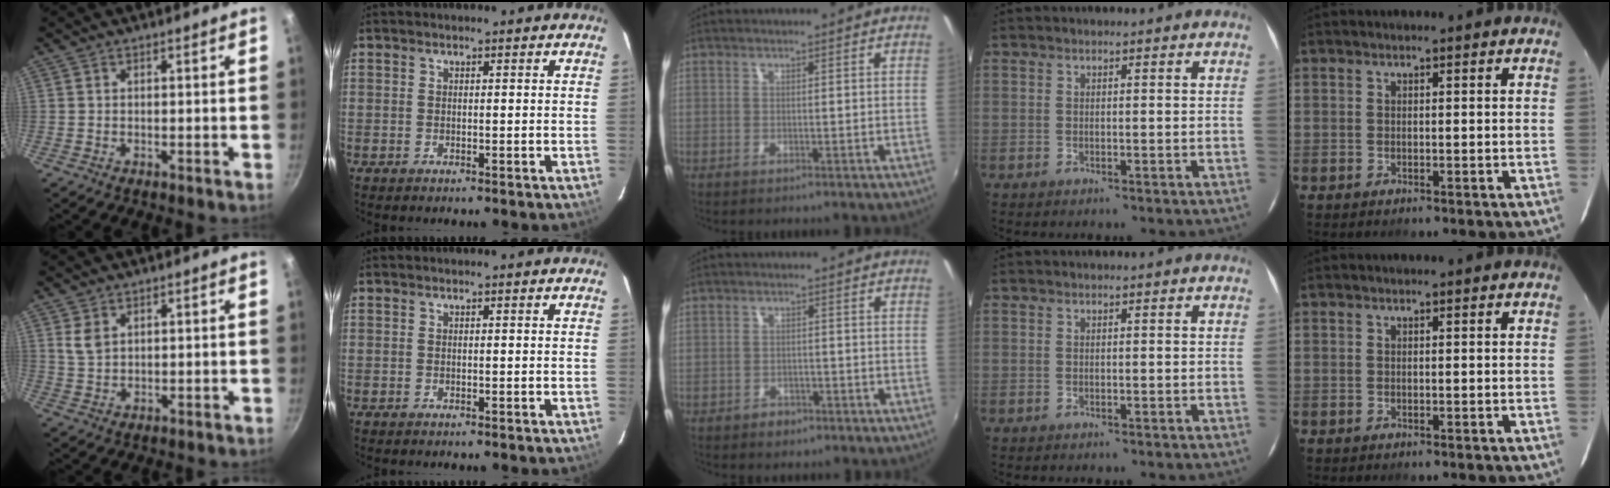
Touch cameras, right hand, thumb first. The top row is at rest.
{"thumb": {"total": 3.2, "force": [1.4, 2.0, 2.0], "torque": [-0.034, -0.006, 0.031]}, "middle": {"total": 2.4, "force": [-1.6, 1.8, 0.5], "torque": [-0.014, 0.003, -0.021]}}